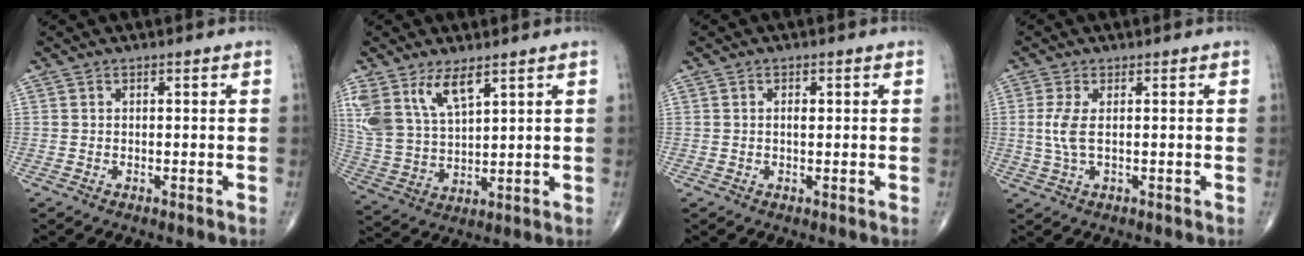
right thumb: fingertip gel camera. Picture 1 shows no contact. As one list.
[{"total": 11.1, "force": [6.6, 4.8, 7.5], "torque": [-0.149, -0.024, 0.145]}, {"total": 1.6, "force": [0.3, 0.7, 1.4], "torque": [-0.025, 0.001, 0.006]}, {"total": 4.1, "force": [0.4, 1.3, 3.8], "torque": [-0.106, -0.002, 0.011]}]